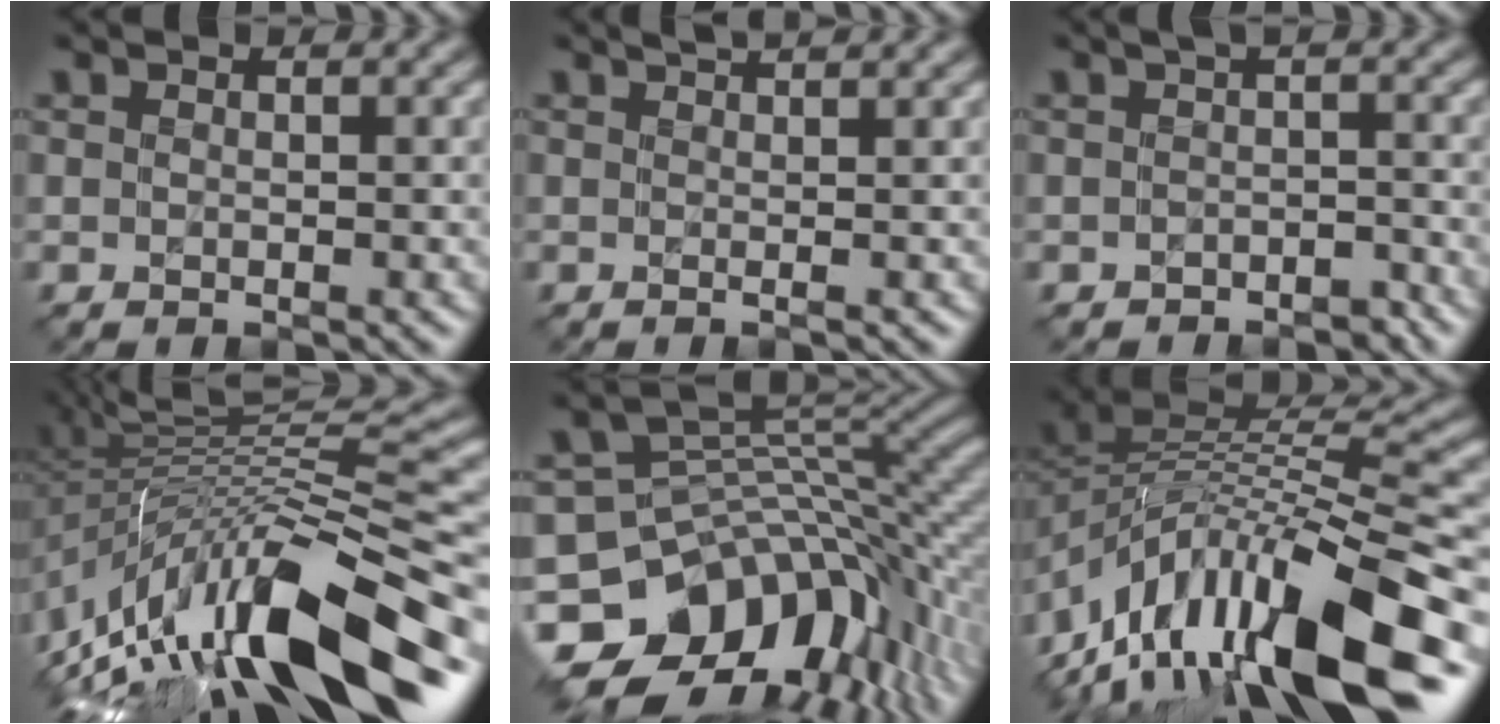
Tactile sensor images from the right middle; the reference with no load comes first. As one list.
[{"total": 3.2, "force": [1.7, 1.1, 2.6], "torque": [-0.017, 0.006, -0.012]}, {"total": 2.1, "force": [-1.6, 0.8, 1.3], "torque": [-0.014, -0.003, -0.025]}, {"total": 14.6, "force": [-6.0, 4.6, 12.5], "torque": [-0.226, 0.023, -0.109]}, {"total": 14.1, "force": [-6.2, 9.6, 8.2], "torque": [-0.173, -0.005, -0.099]}, {"total": 14.8, "force": [-7.3, 5.9, 11.5], "torque": [-0.206, 0.020, -0.132]}]